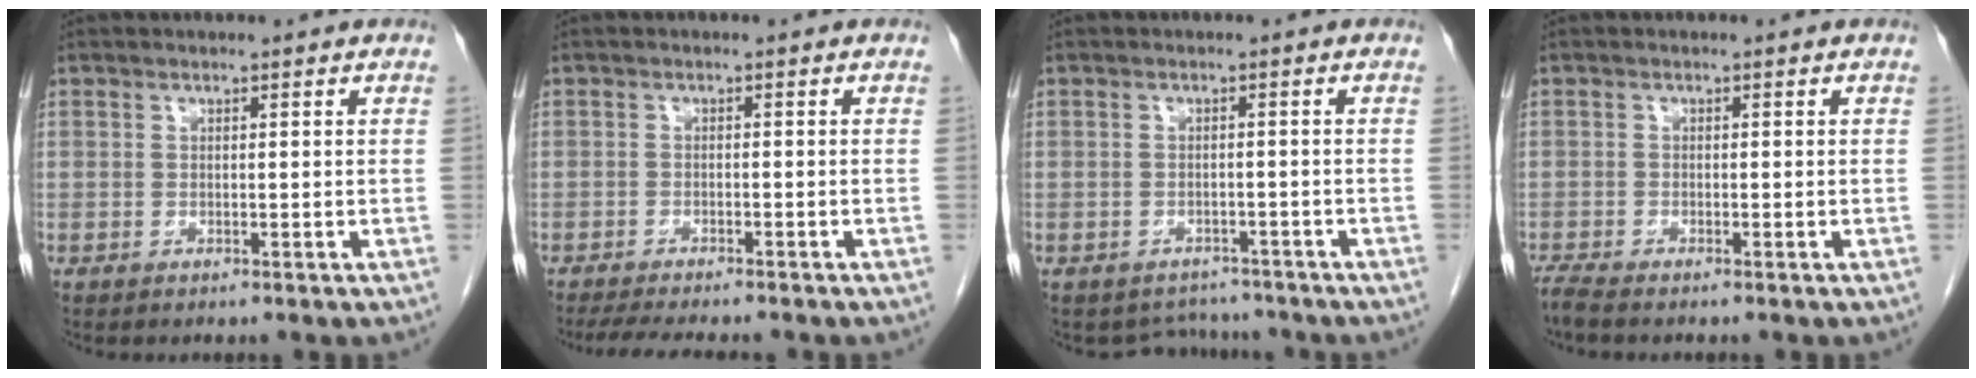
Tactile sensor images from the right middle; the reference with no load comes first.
{"total": 8.5, "force": [-7.4, 1.2, 4.0], "torque": [-0.060, -0.014, -0.108]}
{"total": 4.2, "force": [-3.8, 1.7, -0.5], "torque": [0.006, 0.011, -0.049]}
{"total": 1.6, "force": [-1.5, -0.4, 0.5], "torque": [-0.024, -0.010, -0.034]}